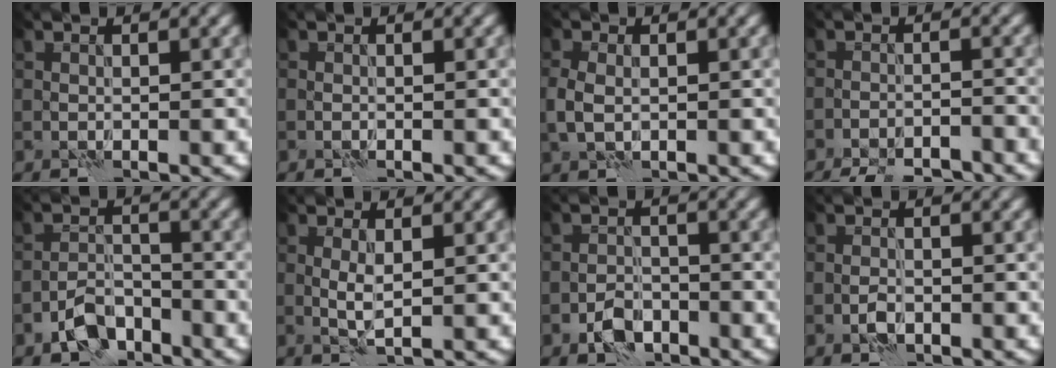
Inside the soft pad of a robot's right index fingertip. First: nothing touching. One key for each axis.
{"total": 0.0}
{"total": 2.3, "fx": -0.2, "fy": 1.6, "fz": 1.7, "tx": -0.044, "ty": 0.000, "tz": -0.006}
{"total": 7.5, "fx": -6.8, "fy": 1.6, "fz": 2.6, "tx": -0.036, "ty": -0.001, "tz": -0.100}
{"total": 3.9, "fx": -2.7, "fy": 2.1, "fz": 1.9, "tx": -0.029, "ty": 0.004, "tz": -0.056}
{"total": 1.5, "fx": 0.5, "fy": 0.3, "fz": 1.4, "tx": -0.034, "ty": 0.000, "tz": 0.010}
{"total": 3.0, "fx": -1.8, "fy": 1.8, "fz": 1.5, "tx": -0.024, "ty": 0.004, "tz": -0.037}
{"total": 1.4, "fx": -0.7, "fy": 0.7, "fz": 0.9, "tx": -0.019, "ty": 0.002, "tz": -0.015}